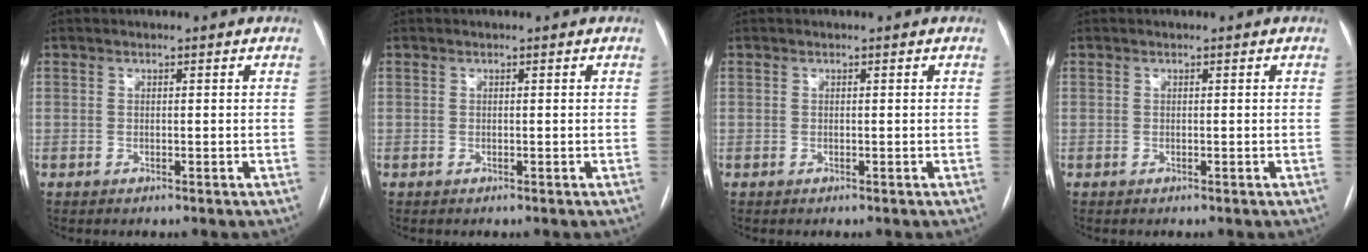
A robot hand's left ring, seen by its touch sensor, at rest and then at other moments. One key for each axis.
{"total": 0.0}
{"total": 0.0}
{"total": 0.0}